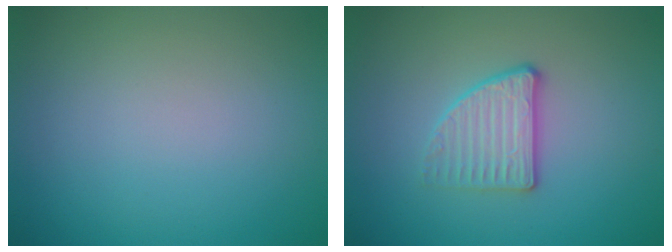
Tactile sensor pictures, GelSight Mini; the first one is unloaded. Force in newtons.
{"total": 2.8, "press": 2.5, "slide": 1.2}